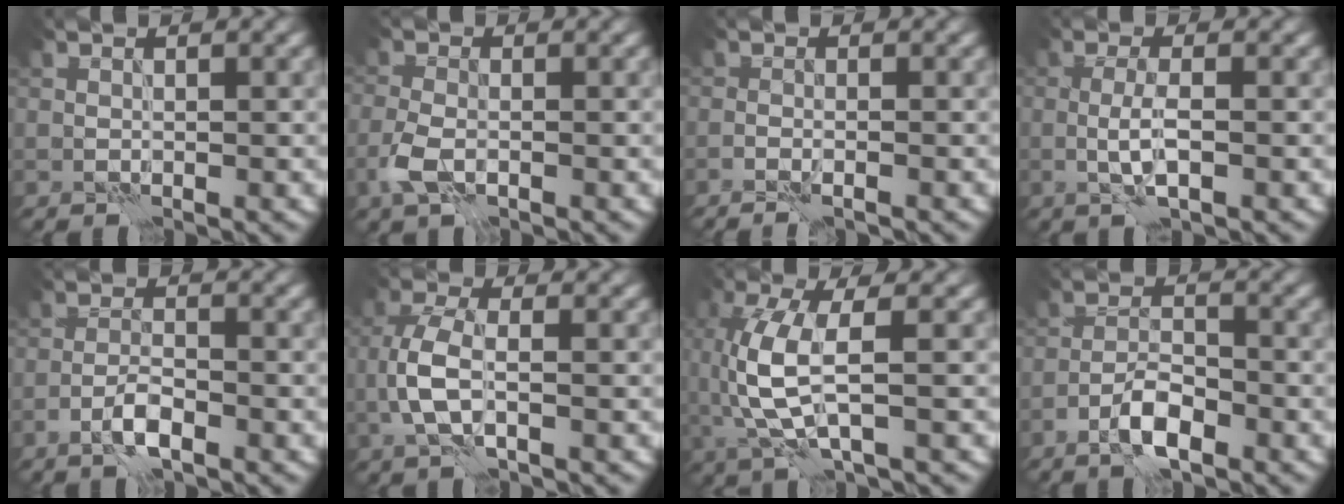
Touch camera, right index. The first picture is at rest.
{"total": 2.7, "force": [-1.1, 1.5, 2.0], "torque": [-0.051, -0.005, -0.026]}
{"total": 1.8, "force": [-1.4, 0.3, 1.2], "torque": [-0.023, 0.008, -0.024]}
{"total": 2.5, "force": [-0.5, 0.5, 2.4], "torque": [-0.048, 0.002, -0.012]}
{"total": 2.5, "force": [-1.6, 0.6, 1.8], "torque": [-0.039, 0.005, -0.034]}
{"total": 3.8, "force": [-0.6, 1.7, 3.4], "torque": [-0.081, 0.004, -0.017]}
{"total": 5.9, "force": [0.1, 2.0, 5.5], "torque": [-0.142, -0.004, 0.006]}
{"total": 3.6, "force": [-2.3, 1.1, 2.5], "torque": [-0.046, 0.009, -0.048]}